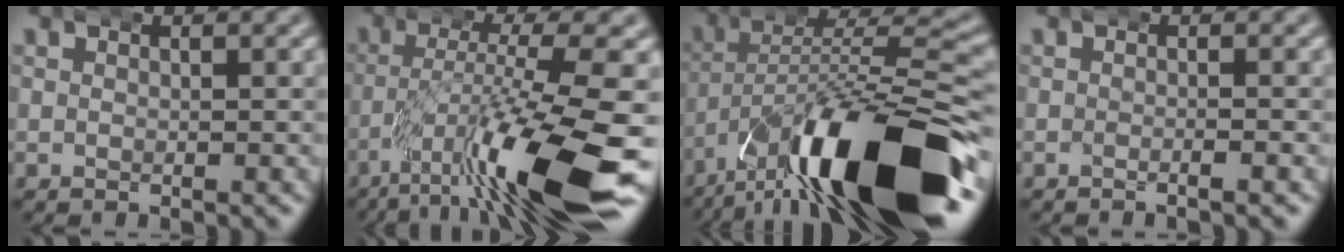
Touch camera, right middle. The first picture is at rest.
{"total": 9.5, "force": [-4.5, 0.6, 8.4], "torque": [-0.134, -0.001, -0.072]}
{"total": 15.5, "force": [-8.2, 4.0, 12.5], "torque": [-0.208, -0.011, -0.124]}
{"total": 0.8, "force": [-0.7, -0.4, 0.3], "torque": [-0.007, 0.006, -0.018]}